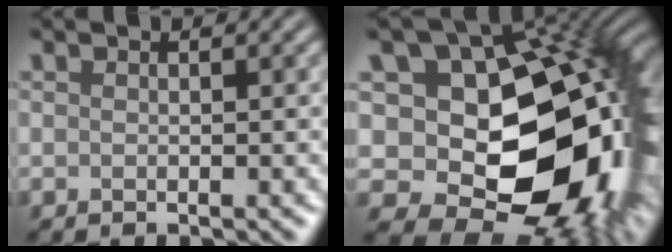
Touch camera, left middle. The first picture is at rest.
{"total": 17.1, "force": [-0.6, 11.5, 12.6], "torque": [-0.174, -0.021, 0.018]}